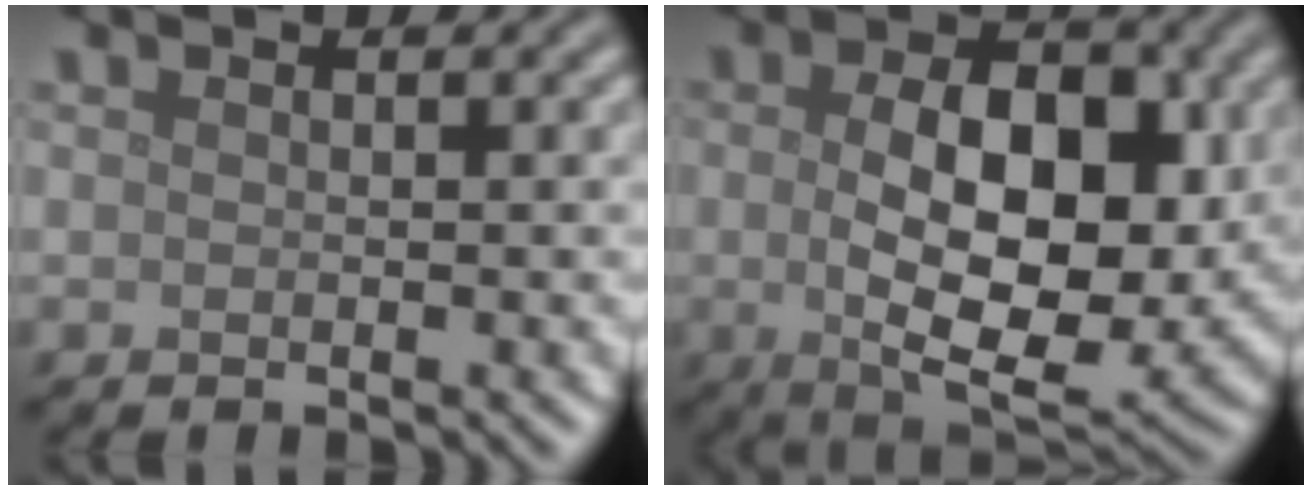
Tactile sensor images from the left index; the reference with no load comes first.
{"total": 10.9, "force": [0.1, 5.8, 9.2], "torque": [-0.130, -0.008, 0.003]}